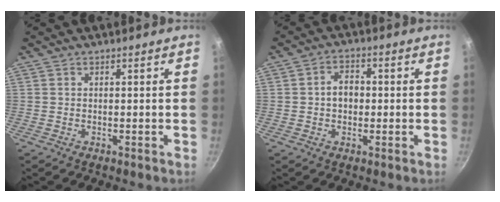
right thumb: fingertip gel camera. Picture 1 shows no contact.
{"total": 4.9, "force": [-0.1, 3.7, 3.2], "torque": [-0.029, 0.012, -0.006]}